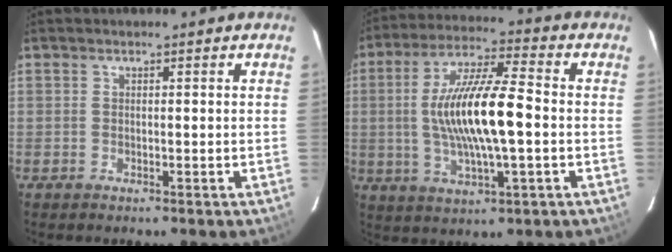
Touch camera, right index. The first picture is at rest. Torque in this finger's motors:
{"motor_torque": [0.97, -0.40, 1.05, 0.21]}